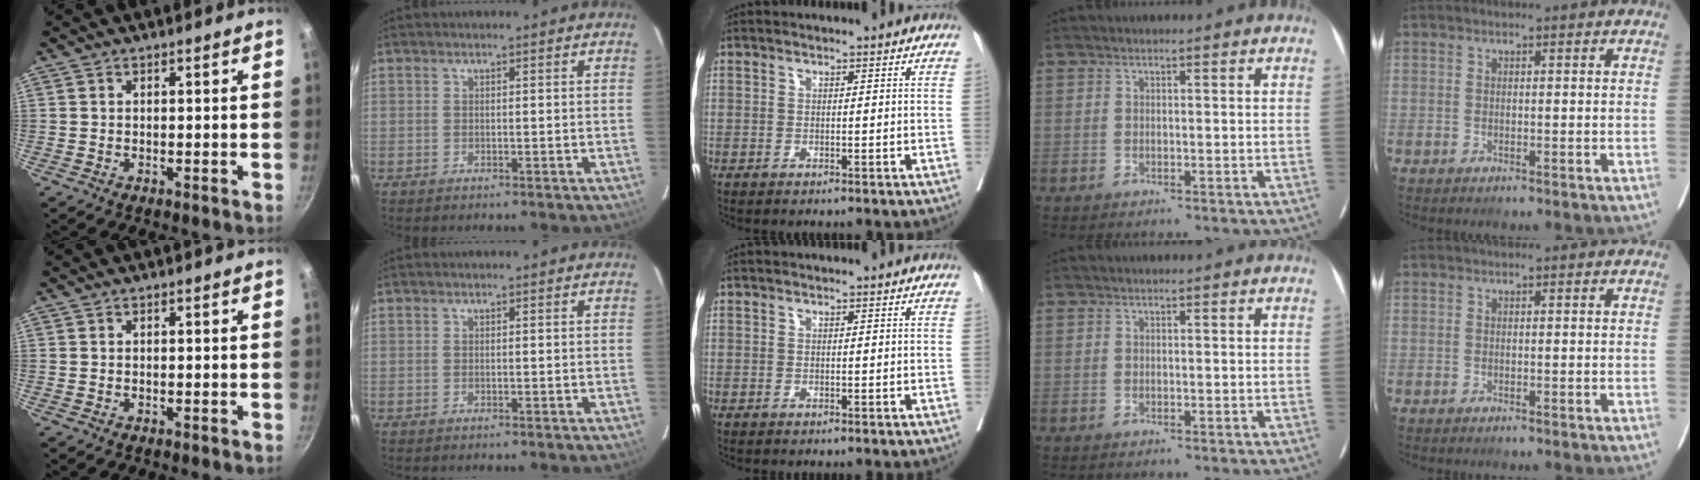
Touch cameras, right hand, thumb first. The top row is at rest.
{}